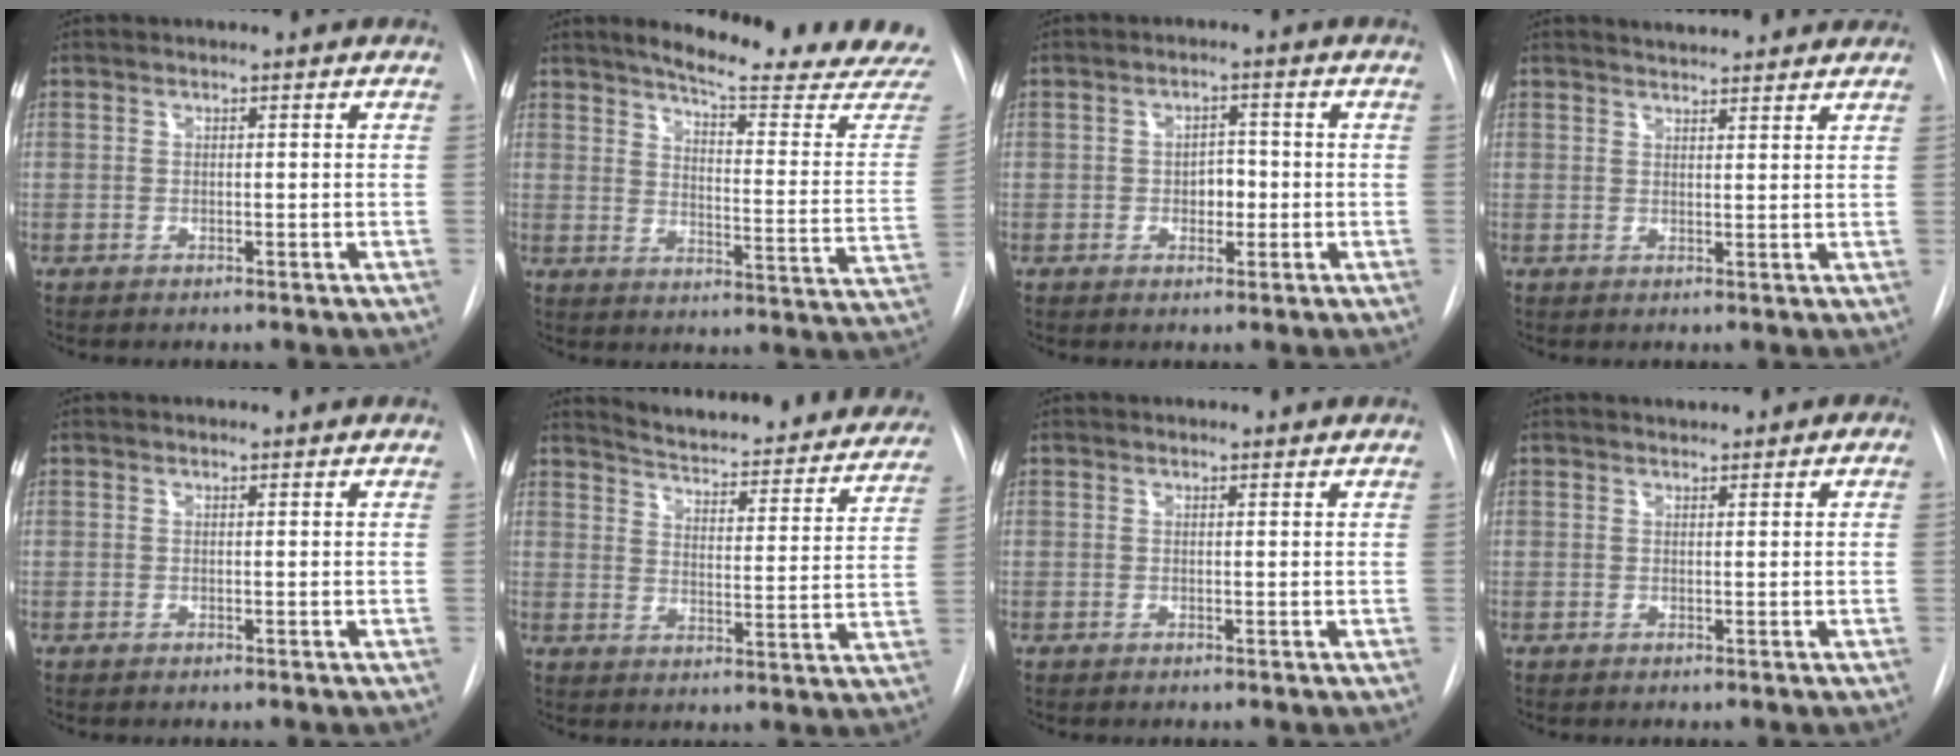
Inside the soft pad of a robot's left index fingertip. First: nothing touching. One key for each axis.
{"total": 20.1, "fx": 18.8, "fy": 0.3, "fz": 7.0, "tx": -0.094, "ty": -0.120, "tz": 0.220}
{"total": 2.8, "fx": -0.8, "fy": 1.8, "fz": 2.0, "tx": -0.021, "ty": 0.000, "tz": -0.011}
{"total": 7.6, "fx": 7.1, "fy": 1.5, "fz": 2.1, "tx": -0.027, "ty": 0.012, "tz": 0.080}
{"total": 1.1, "fx": 1.1, "fy": 0.1, "fz": 0.2, "tx": -0.011, "ty": 0.007, "tz": 0.010}
{"total": 25.2, "fx": 23.3, "fy": 4.8, "fz": 8.2, "tx": -0.113, "ty": -0.073, "tz": 0.277}
{"total": 2.5, "fx": 2.4, "fy": 0.4, "fz": 0.6, "tx": -0.011, "ty": 0.009, "tz": 0.023}
{"total": 1.2, "fx": 0.9, "fy": 0.7, "fz": 0.5, "tx": -0.005, "ty": 0.007, "tz": 0.011}